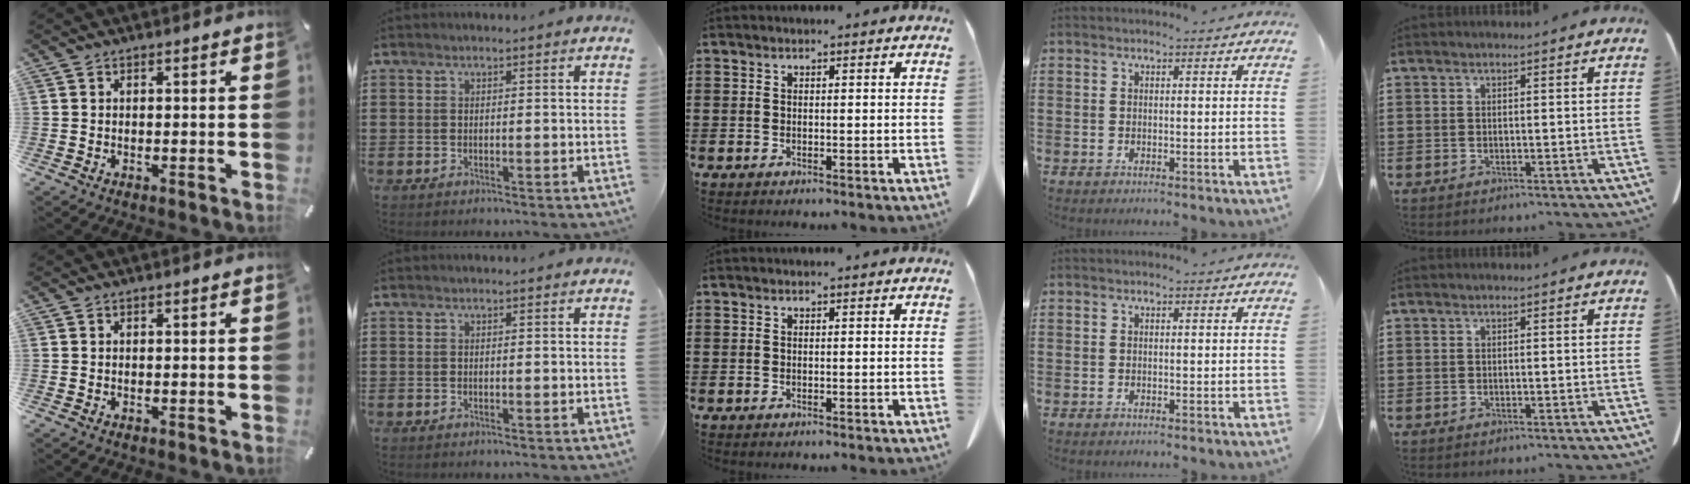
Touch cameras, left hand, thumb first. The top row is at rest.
{}